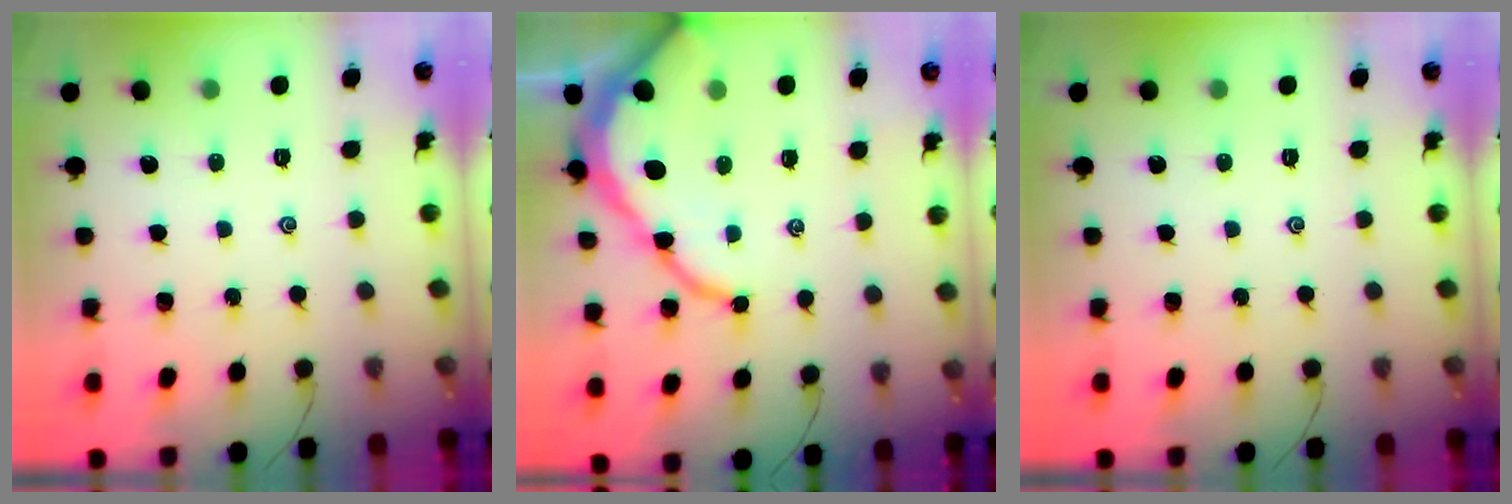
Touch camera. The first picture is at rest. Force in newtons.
{"total": 11.5, "press": 11.5, "slide": 1.1}
{"total": 0.0}